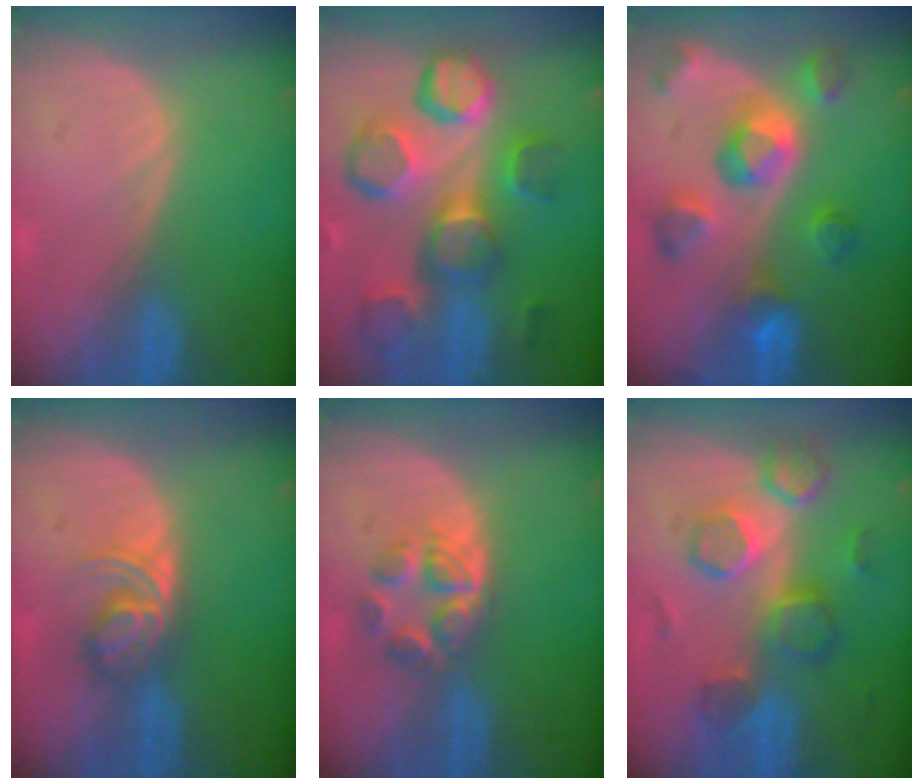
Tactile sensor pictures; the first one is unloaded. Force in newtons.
{"total": 12.5, "press": 11.1, "slide": 5.7}
{"total": 9.8, "press": 8.8, "slide": 4.4}
{"total": 5.8, "press": 5.0, "slide": 2.9}
{"total": 5.3, "press": 5.0, "slide": 1.4}
{"total": 8.7, "press": 8.4, "slide": 2.3}